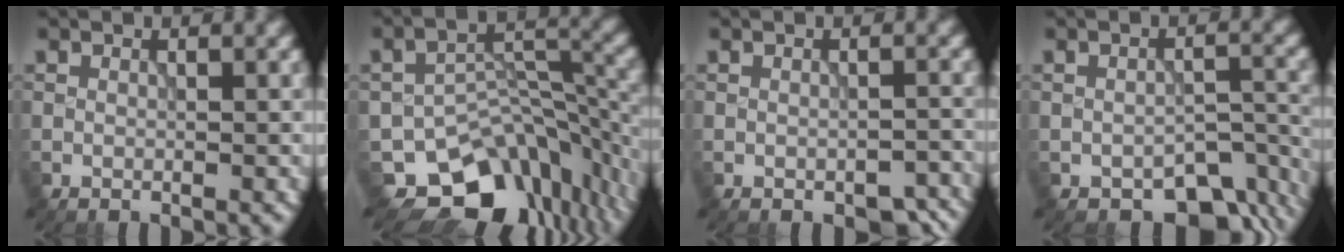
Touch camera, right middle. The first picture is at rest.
{"total": 12.0, "force": [-7.6, 7.1, 5.9], "torque": [-0.088, -0.014, -0.111]}
{"total": 2.4, "force": [-1.7, 1.2, 1.2], "torque": [-0.014, -0.006, -0.015]}
{"total": 5.7, "force": [-4.0, 3.0, 2.8], "torque": [-0.024, -0.018, -0.048]}